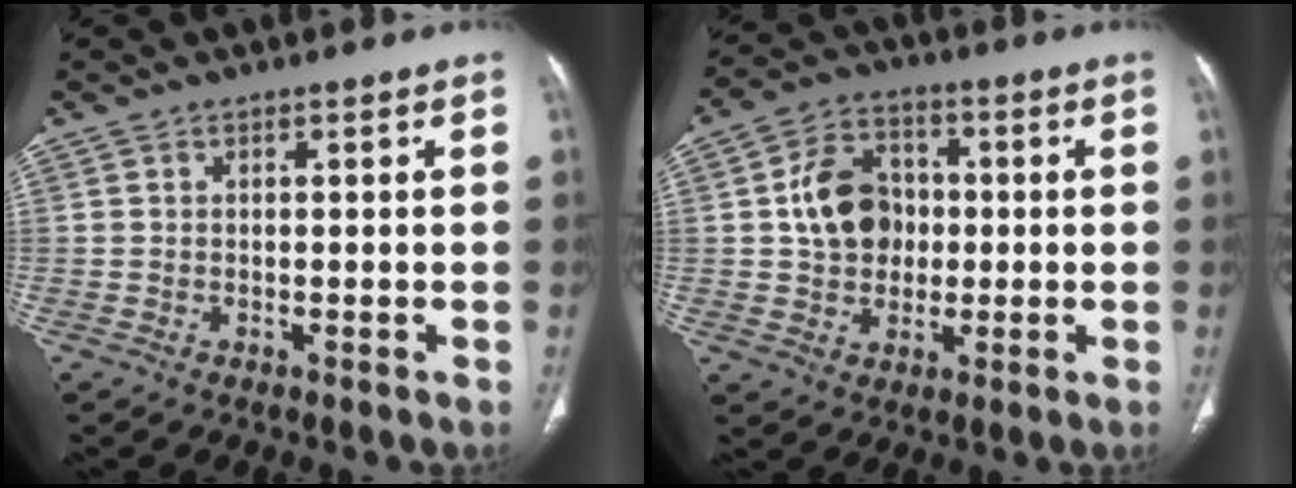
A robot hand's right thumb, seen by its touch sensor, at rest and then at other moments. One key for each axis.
{"total": 11.2, "fx": 0.5, "fy": 9.0, "fz": 6.7, "tx": -0.085, "ty": 0.015, "tz": 0.006}